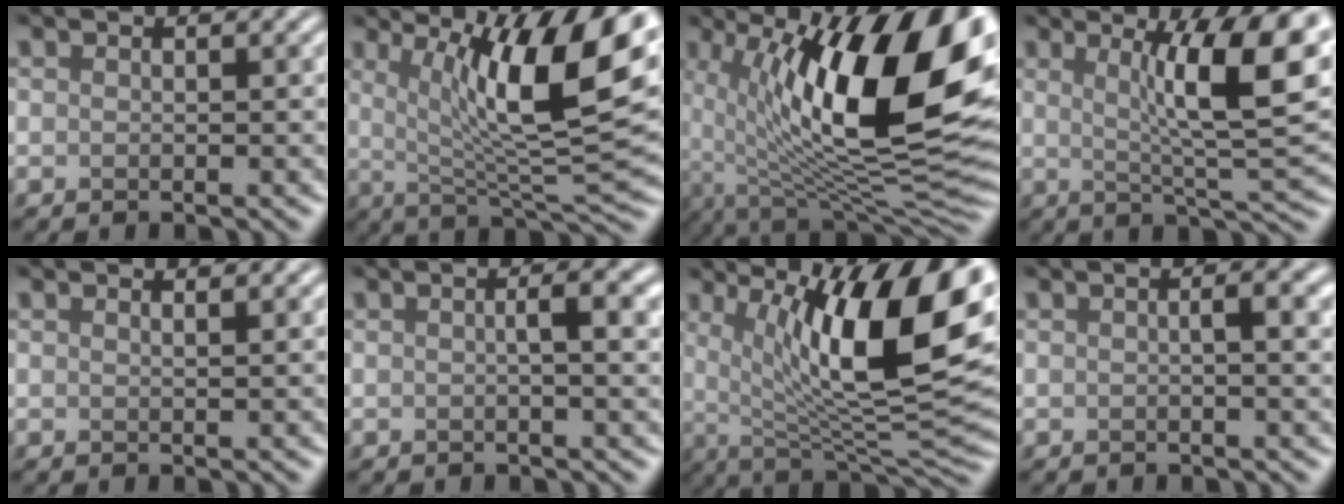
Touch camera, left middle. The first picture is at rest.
{"total": 12.6, "force": [3.7, 3.2, 11.6], "torque": [-0.169, -0.001, 0.062]}
{"total": 16.8, "force": [3.0, 6.6, 15.2], "torque": [-0.245, 0.000, 0.043]}
{"total": 10.1, "force": [2.6, 2.0, 9.6], "torque": [-0.134, 0.004, 0.042]}
{"total": 1.3, "force": [1.0, 0.4, 0.6], "torque": [-0.006, 0.002, 0.005]}
{"total": 3.5, "force": [0.4, 1.0, 3.3], "torque": [-0.043, 0.009, -0.003]}
{"total": 14.1, "force": [3.9, 4.2, 12.8], "torque": [-0.181, -0.007, 0.065]}
{"total": 2.8, "force": [0.3, 0.7, 2.6], "torque": [-0.037, 0.007, 0.000]}